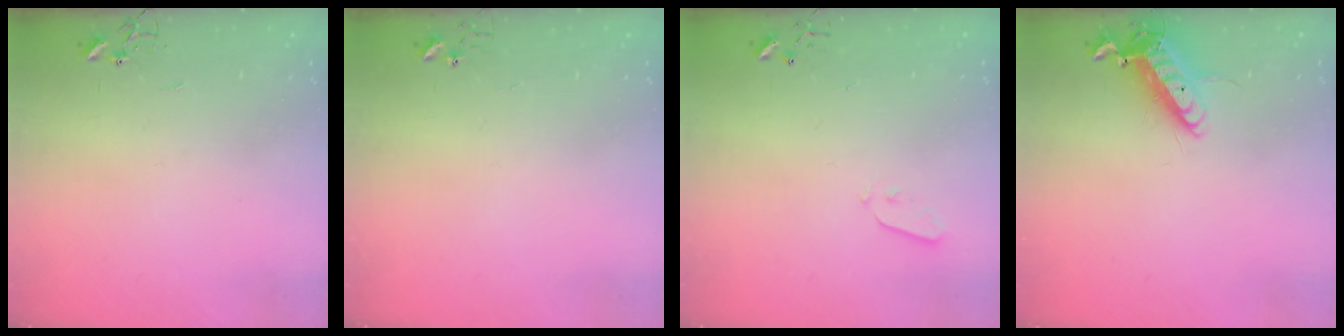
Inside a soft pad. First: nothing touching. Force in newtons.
{"total": 3.6, "press": 3.6, "slide": 0.3}
{"total": 2.5, "press": 2.5, "slide": 0.4}
{"total": 13.1, "press": 12.9, "slide": 2.5}